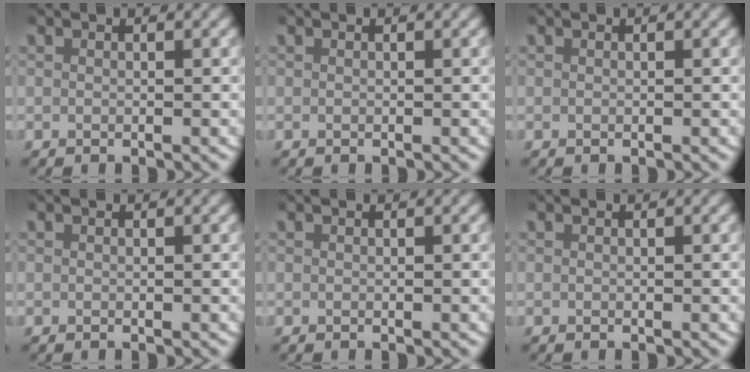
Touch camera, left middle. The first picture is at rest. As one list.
[{"total": 0.0}, {"total": 0.0}, {"total": 0.0}, {"total": 0.0}, {"total": 0.0}]